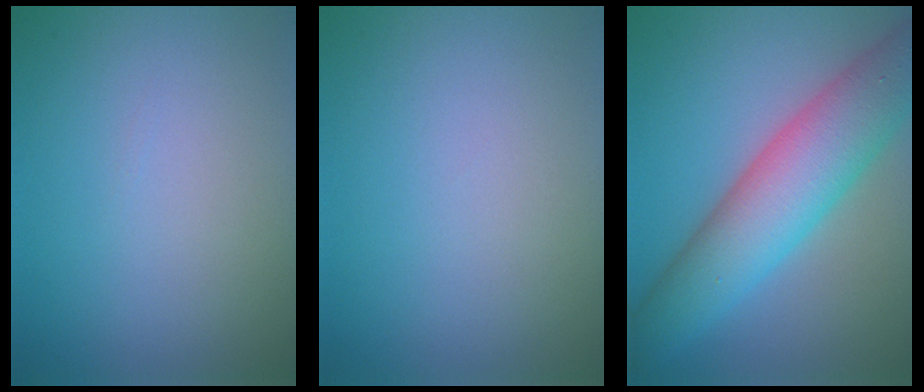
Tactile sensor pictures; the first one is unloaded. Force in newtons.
{"total": 0.0}
{"total": 9.3, "press": 9.3, "slide": 0.3}